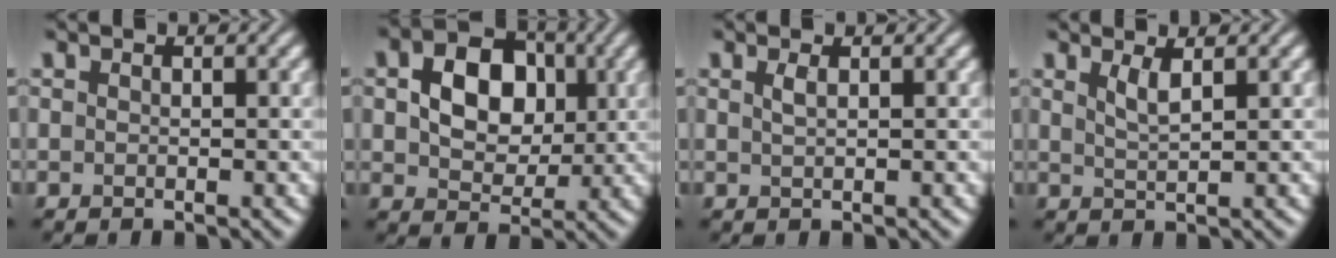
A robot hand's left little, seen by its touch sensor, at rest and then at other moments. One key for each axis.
{"total": 7.1, "fx": 1.2, "fy": 5.1, "fz": 4.8, "tx": -0.091, "ty": 0.005, "tz": 0.012}
{"total": 1.0, "fx": 0.4, "fy": 0.3, "fz": 0.8, "tx": -0.014, "ty": 0.003, "tz": 0.008}
{"total": 1.7, "fx": 0.9, "fy": 0.4, "fz": 1.4, "tx": -0.025, "ty": -0.002, "tz": 0.017}